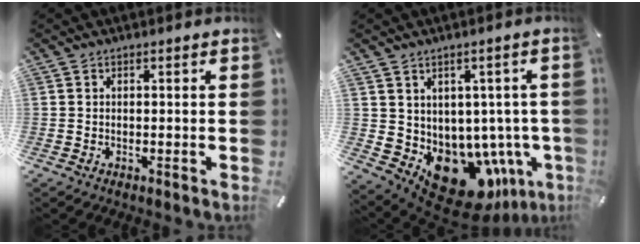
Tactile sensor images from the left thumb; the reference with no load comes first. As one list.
[{"total": 14.0, "force": [-6.8, 9.4, 7.8], "torque": [-0.099, 0.001, -0.099]}]